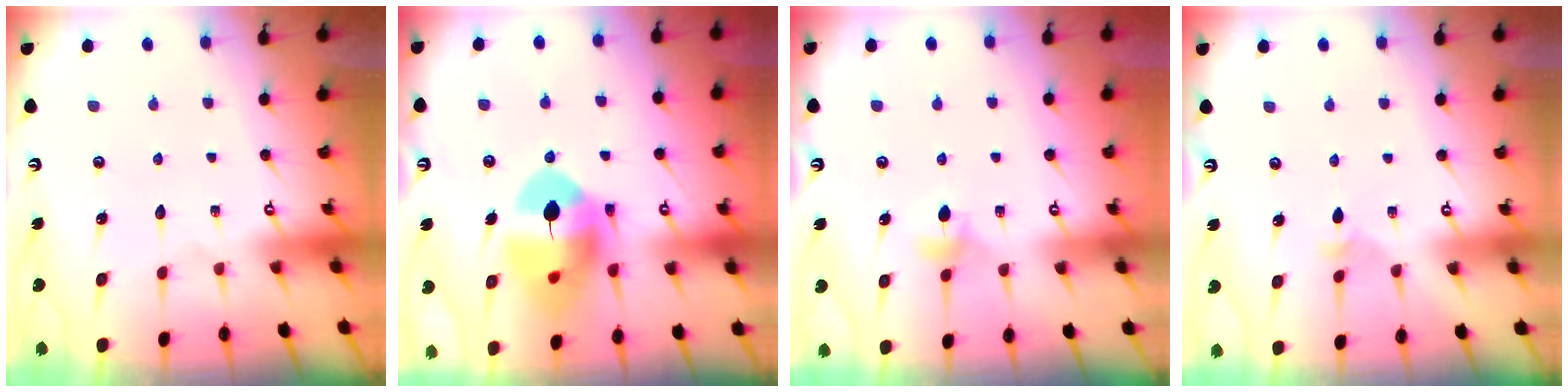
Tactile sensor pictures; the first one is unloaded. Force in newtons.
{"total": 14.9, "press": 14.8, "slide": 2.0}
{"total": 3.8, "press": 3.7, "slide": 0.7}
{"total": 2.5, "press": 2.5, "slide": 0.6}